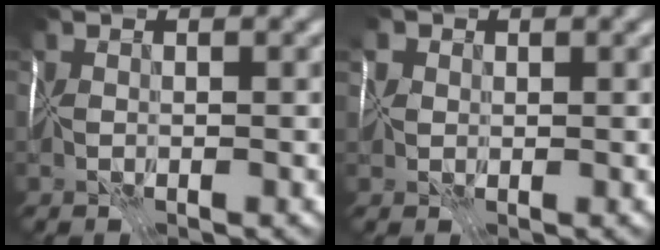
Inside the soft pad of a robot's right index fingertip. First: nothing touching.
{"total": 2.0, "force": [0.6, 1.6, 0.9], "torque": [-0.022, 0.013, 0.011]}